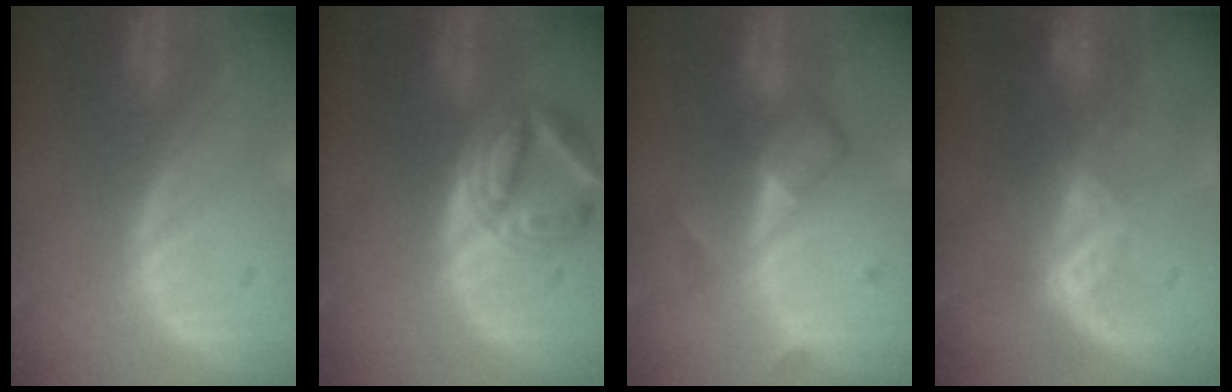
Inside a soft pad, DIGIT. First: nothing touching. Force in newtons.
{"total": 6.5, "press": 6.4, "slide": 1.3}
{"total": 5.3, "press": 5.3, "slide": 0.8}
{"total": 6.7, "press": 5.7, "slide": 3.5}